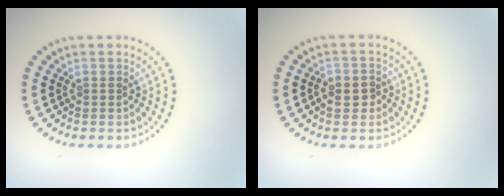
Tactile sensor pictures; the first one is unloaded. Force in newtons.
{"total": 2.3, "press": 2.2, "slide": 0.5}